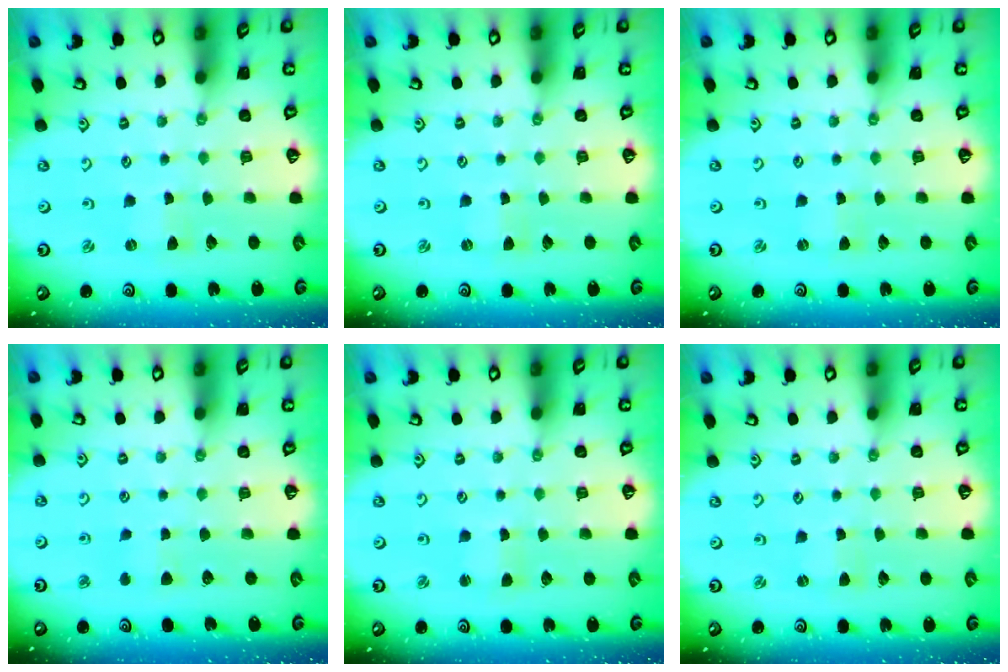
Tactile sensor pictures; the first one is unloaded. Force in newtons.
{"total": 0.0}
{"total": 0.0}
{"total": 3.2, "press": 3.2, "slide": 0.6}
{"total": 1.4, "press": 1.3, "slide": 0.3}
{"total": 0.7, "press": 0.7, "slide": 0.1}